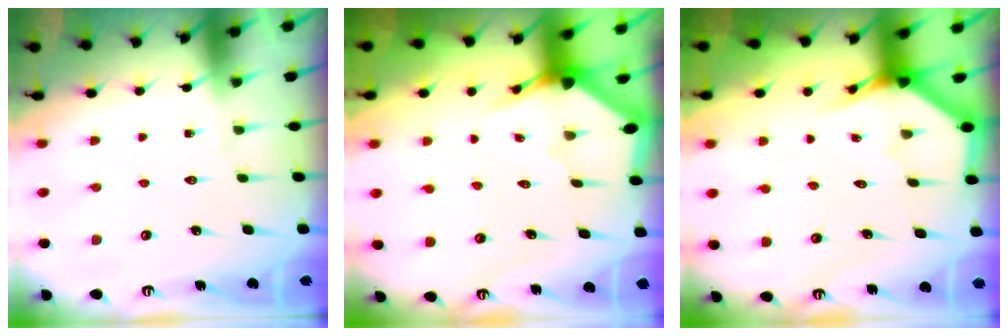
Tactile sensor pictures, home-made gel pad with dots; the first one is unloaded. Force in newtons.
{"total": 3.3, "press": 3.3, "slide": 0.2}
{"total": 3.9, "press": 3.9, "slide": 0.4}